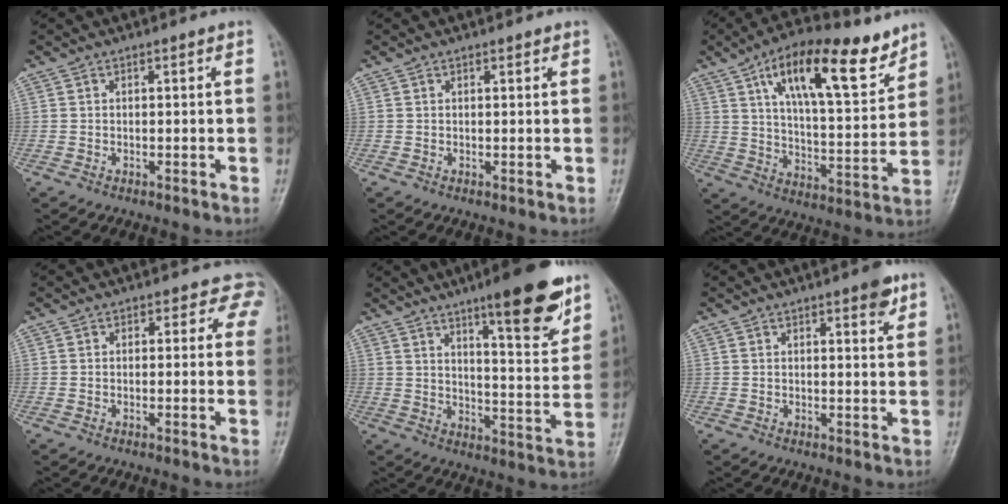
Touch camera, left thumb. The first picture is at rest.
{"total": 0.8, "force": [0.6, 0.3, 0.4], "torque": [-0.003, -0.002, 0.007]}
{"total": 19.6, "force": [11.1, 7.2, 14.5], "torque": [-0.196, -0.044, 0.183]}
{"total": 3.9, "force": [2.5, 2.9, 0.5], "torque": [0.035, -0.007, 0.000]}
{"total": 15.6, "force": [9.8, 3.3, 11.6], "torque": [-0.138, -0.061, 0.147]}
{"total": 3.8, "force": [2.3, 1.3, 2.7], "torque": [-0.025, -0.011, 0.026]}